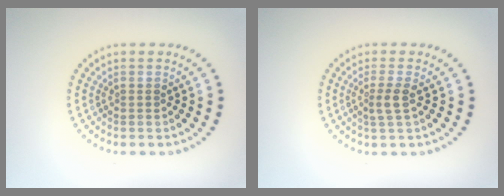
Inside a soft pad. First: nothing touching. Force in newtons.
{"total": 1.6, "press": 1.4, "slide": 0.8}